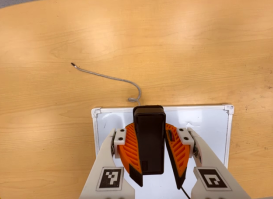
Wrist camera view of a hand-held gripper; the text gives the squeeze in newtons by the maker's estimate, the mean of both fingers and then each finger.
{"total": 11.7, "left": 10.2, "right": 13.2}